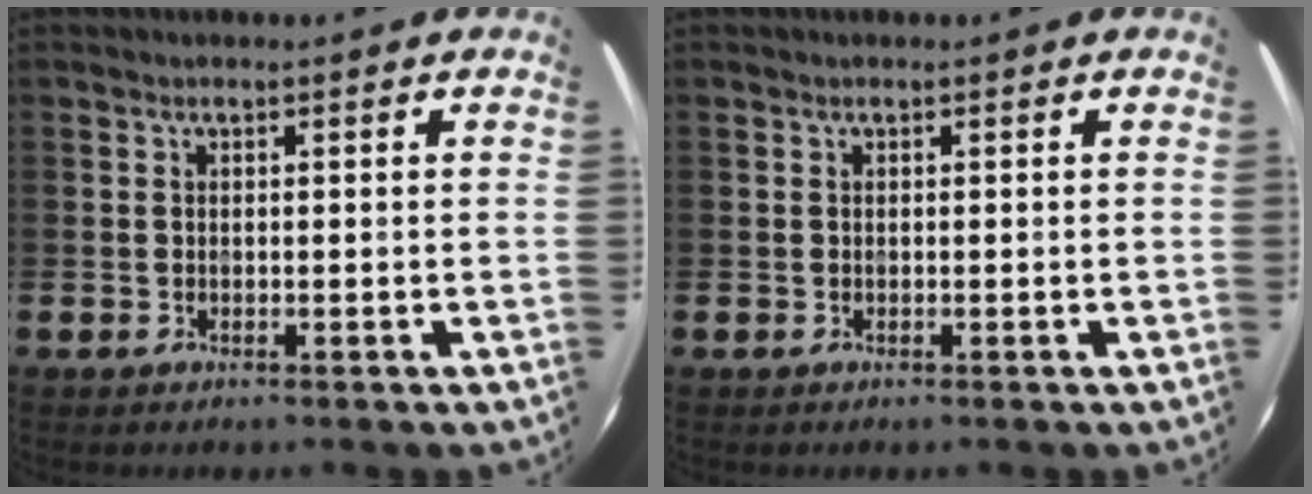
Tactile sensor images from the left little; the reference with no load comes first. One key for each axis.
{"total": 0.0}